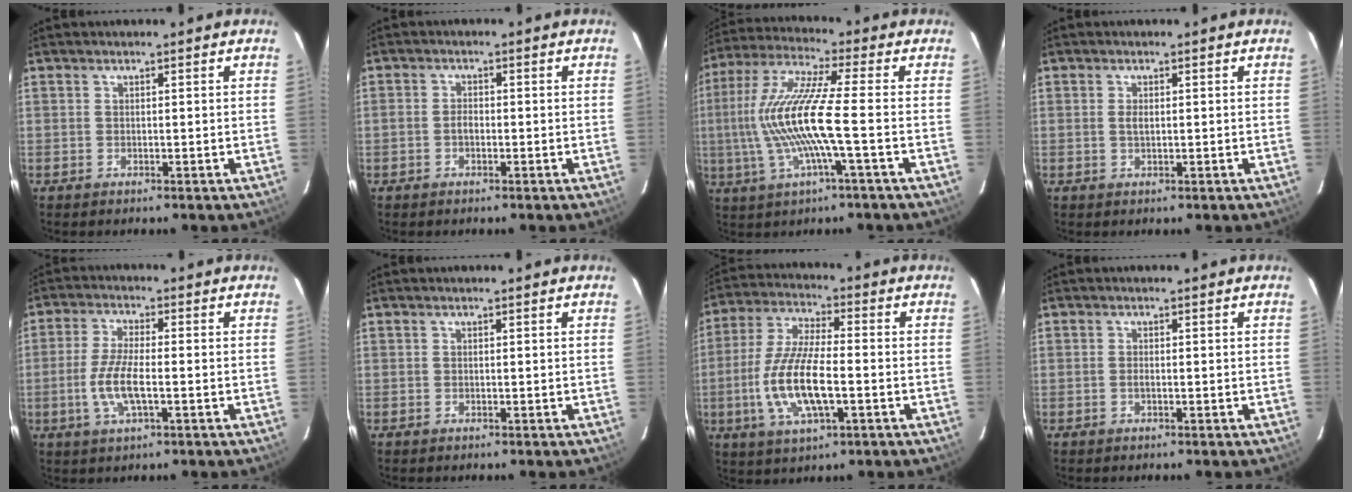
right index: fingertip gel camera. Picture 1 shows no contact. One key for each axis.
{"total": 1.7, "fx": -0.6, "fy": 1.1, "fz": 1.1, "tx": -0.024, "ty": 0.005, "tz": -0.014}
{"total": 14.2, "fx": -2.1, "fy": -0.1, "fz": 14.0, "tx": -0.277, "ty": -0.004, "tz": -0.039}
{"total": 1.2, "fx": 0.1, "fy": 0.6, "fz": 1.1, "tx": -0.021, "ty": 0.000, "tz": 0.000}
{"total": 7.6, "fx": -1.8, "fy": 2.1, "fz": 7.1, "tx": -0.148, "ty": -0.003, "tz": -0.039}
{"total": 0.0}
{"total": 14.1, "fx": -3.2, "fy": 4.6, "fz": 12.9, "tx": -0.271, "ty": -0.006, "tz": -0.062}
{"total": 0.7, "fx": -0.2, "fy": 0.2, "fz": 0.7, "tx": -0.014, "ty": 0.000, "tz": -0.005}